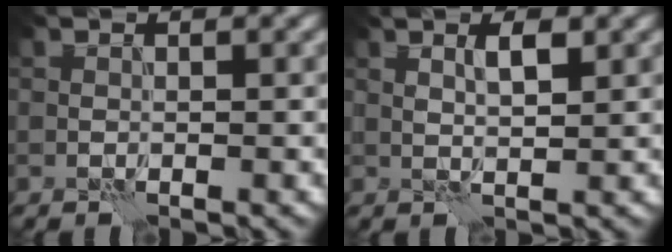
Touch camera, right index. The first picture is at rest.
{"total": 2.1, "force": [1.0, 0.4, 1.8], "torque": [-0.032, 0.001, 0.016]}